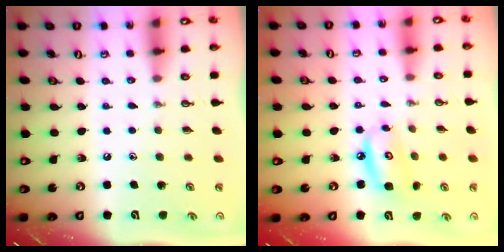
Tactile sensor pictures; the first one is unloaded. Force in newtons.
{"total": 8.6, "press": 8.5, "slide": 0.9}